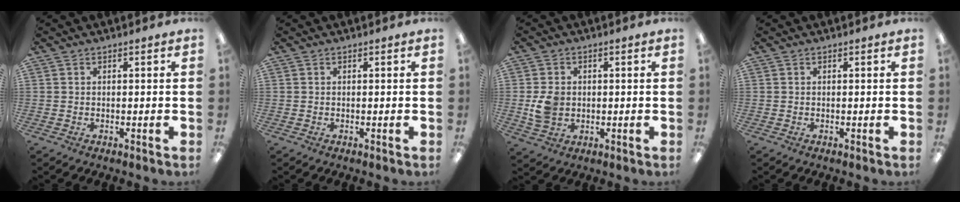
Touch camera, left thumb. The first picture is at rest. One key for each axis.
{"total": 0.0}
{"total": 5.8, "fx": -0.1, "fy": 4.7, "fz": 3.4, "tx": -0.052, "ty": 0.004, "tz": -0.001}
{"total": 0.0}